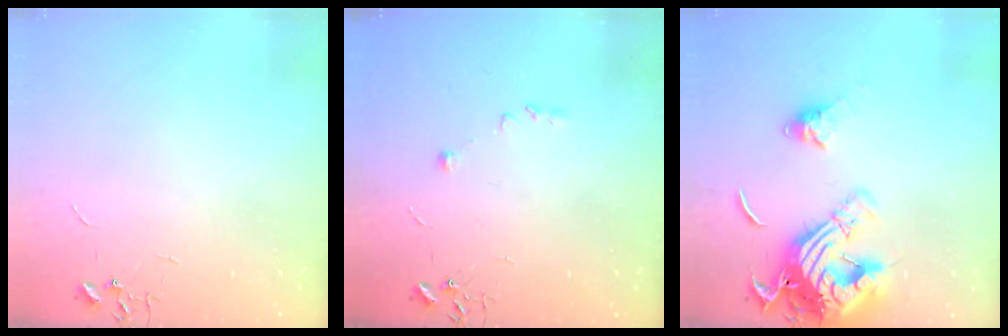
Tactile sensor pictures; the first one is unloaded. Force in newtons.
{"total": 6.1, "press": 6.0, "slide": 0.9}
{"total": 20.1, "press": 20.0, "slide": 2.2}